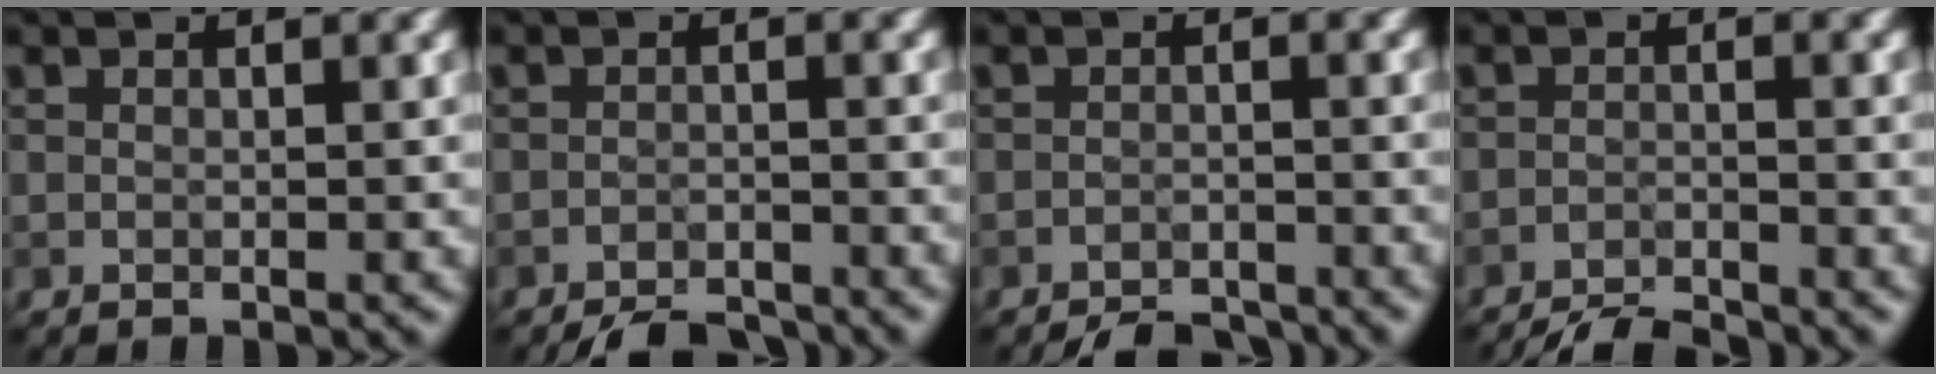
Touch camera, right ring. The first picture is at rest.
{"total": 3.7, "force": [-3.5, 0.7, 1.0], "torque": [-0.015, -0.003, -0.061]}
{"total": 3.4, "force": [-3.2, 0.6, 0.8], "torque": [-0.010, -0.002, -0.056]}
{"total": 4.8, "force": [-4.5, 0.5, 1.6], "torque": [-0.027, -0.008, -0.079]}